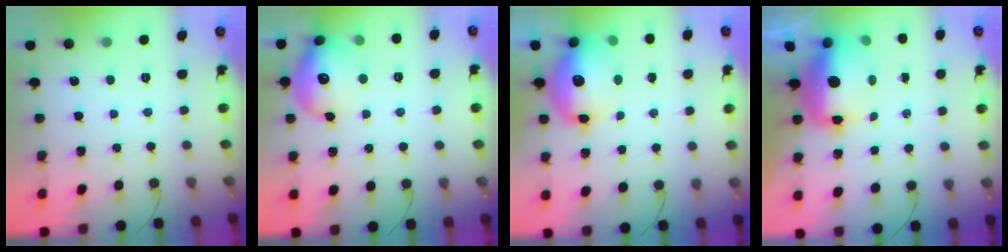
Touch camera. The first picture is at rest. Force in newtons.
{"total": 15.1, "press": 15.0, "slide": 1.6}
{"total": 13.6, "press": 13.3, "slide": 3.0}
{"total": 12.2, "press": 11.8, "slide": 2.9}